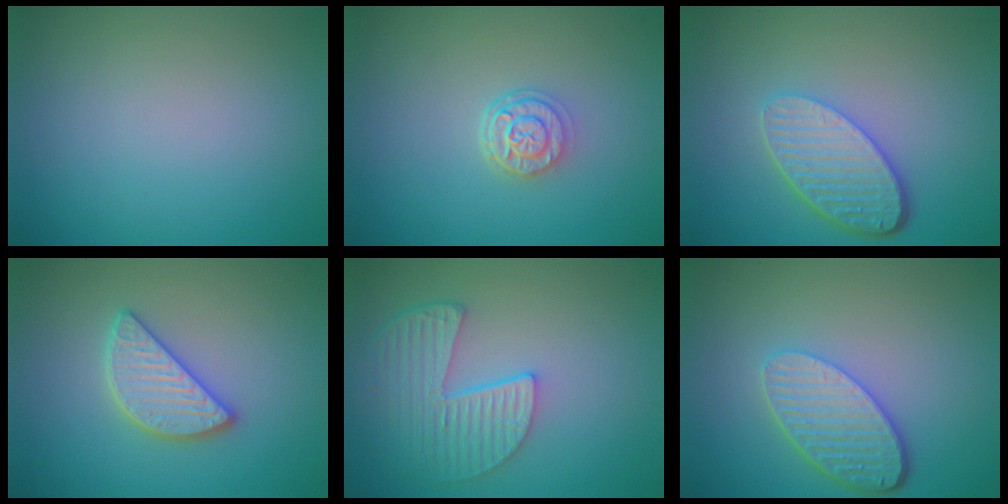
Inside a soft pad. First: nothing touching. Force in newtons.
{"total": 2.7, "press": 2.2, "slide": 1.6}
{"total": 5.3, "press": 3.9, "slide": 3.6}
{"total": 3.3, "press": 3.3, "slide": 0.3}
{"total": 5.4, "press": 4.3, "slide": 3.1}
{"total": 5.0, "press": 3.9, "slide": 3.2}